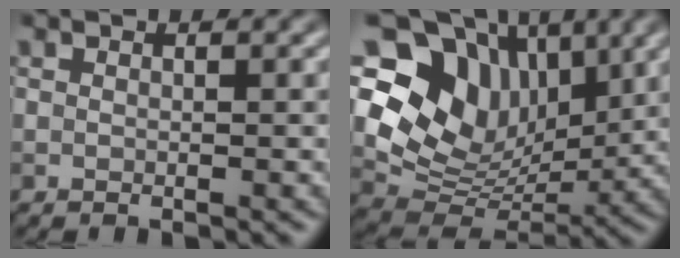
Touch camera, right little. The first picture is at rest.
{"total": 11.0, "force": [4.9, 8.0, 5.8], "torque": [-0.116, 0.000, 0.092]}